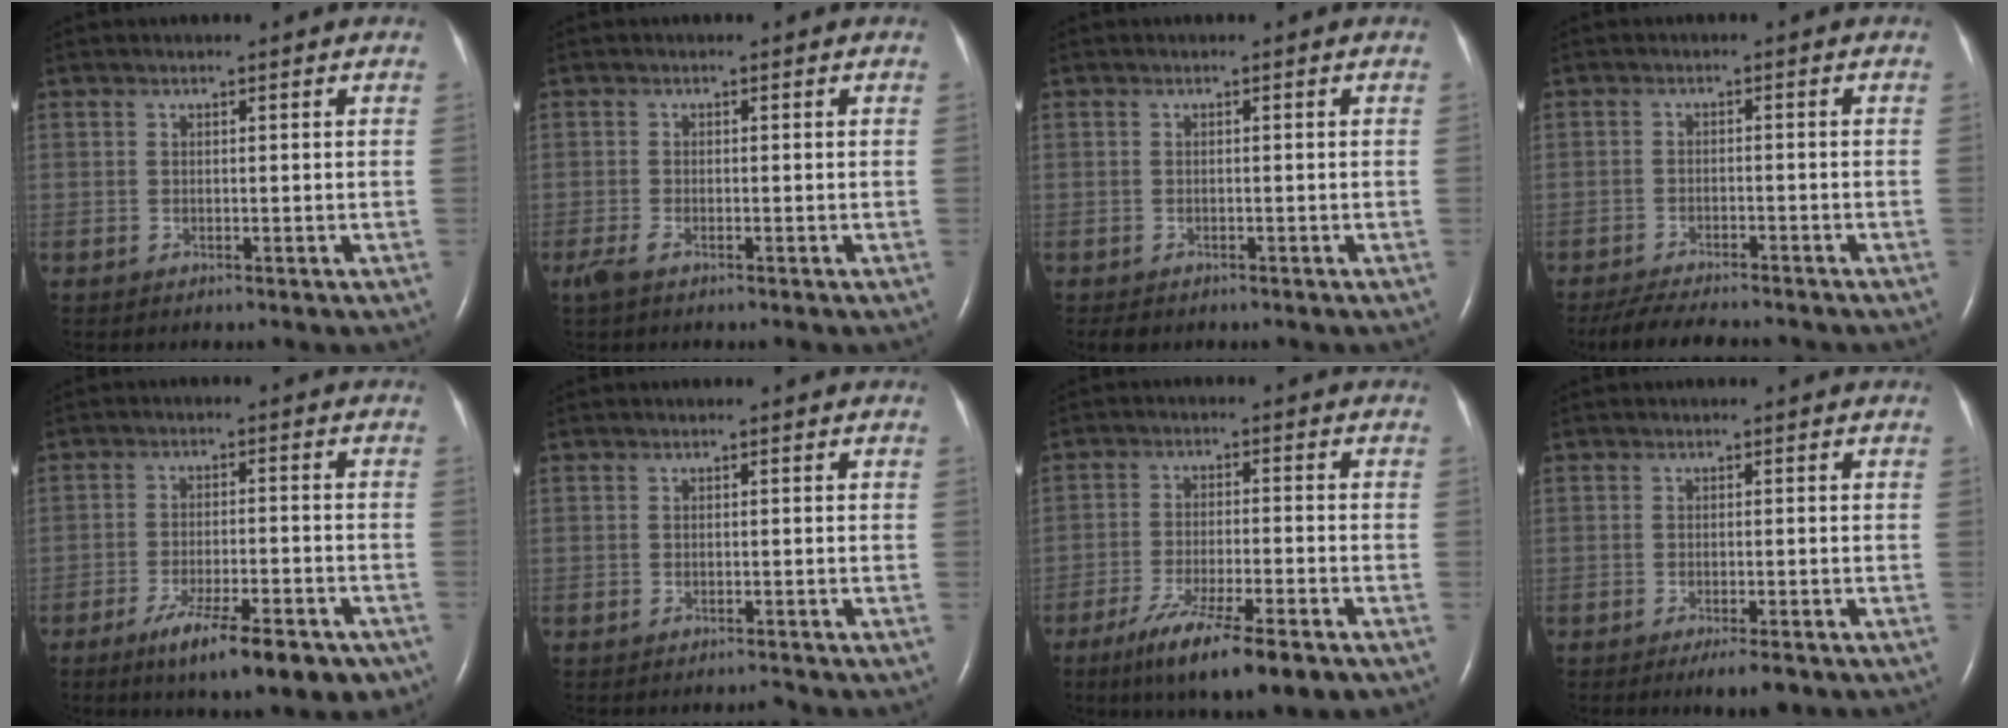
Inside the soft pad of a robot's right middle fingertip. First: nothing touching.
{"total": 2.0, "force": [-1.4, 0.4, 1.4], "torque": [-0.038, -0.007, -0.029]}
{"total": 1.5, "force": [-1.2, 0.7, 0.5], "torque": [-0.012, -0.002, -0.014]}
{"total": 9.3, "force": [-8.3, 1.4, 3.8], "torque": [-0.064, -0.016, -0.126]}
{"total": 12.3, "force": [-8.3, 2.8, 8.6], "torque": [-0.110, -0.011, -0.121]}
{"total": 0.7, "force": [-0.7, -0.1, 0.1], "torque": [-0.003, -0.003, -0.008]}
{"total": 12.0, "force": [-7.9, 1.6, 9.0], "torque": [-0.154, -0.028, -0.124]}
{"total": 3.1, "force": [-2.2, 0.4, 2.2], "torque": [-0.029, -0.005, -0.031]}